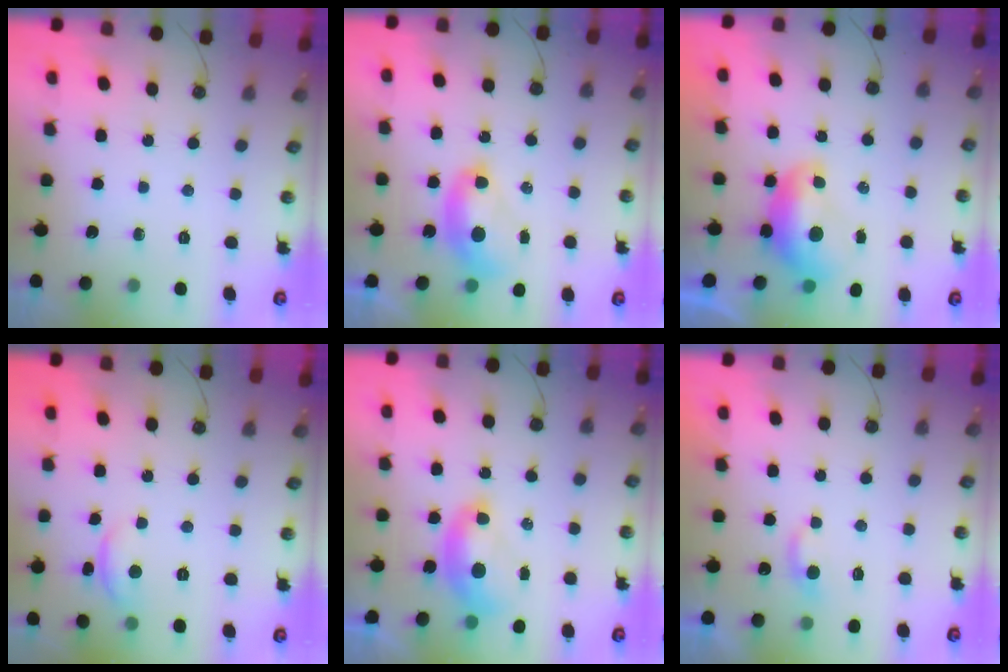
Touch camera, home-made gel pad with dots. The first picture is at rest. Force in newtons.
{"total": 2.7, "press": 2.7, "slide": 0.1}
{"total": 1.6, "press": 1.6, "slide": 0.4}
{"total": 1.2, "press": 1.1, "slide": 0.6}
{"total": 2.2, "press": 2.1, "slide": 0.3}
{"total": 2.2, "press": 2.2, "slide": 0.5}